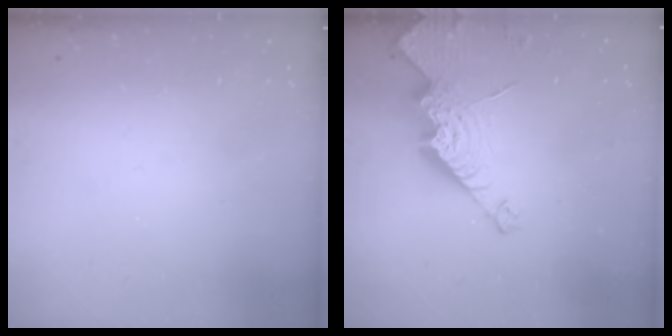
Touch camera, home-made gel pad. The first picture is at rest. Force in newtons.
{"total": 24.0, "press": 23.9, "slide": 2.2}